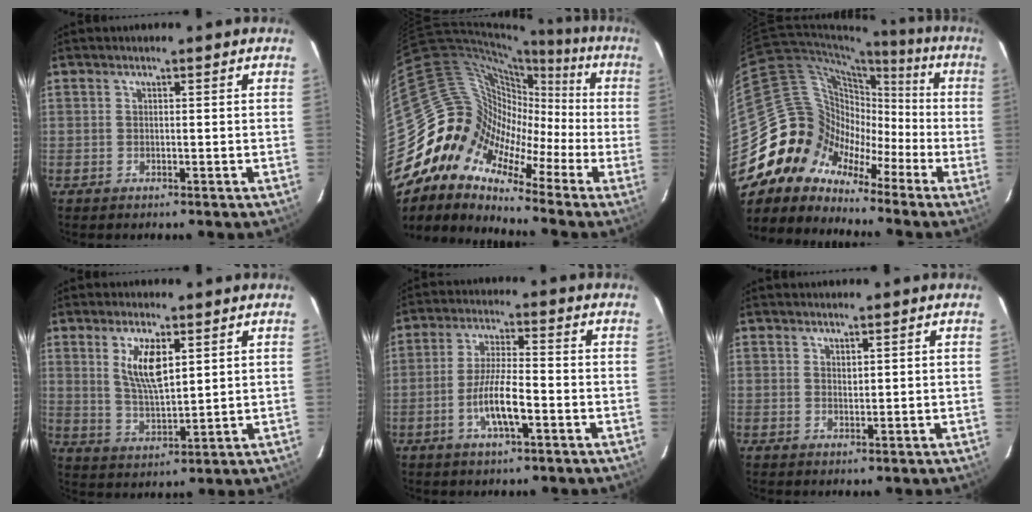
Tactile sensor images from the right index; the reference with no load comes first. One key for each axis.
{"total": 10.7, "fx": -4.8, "fy": 8.6, "fz": 4.4, "tx": -0.062, "ty": 0.020, "tz": -0.121}
{"total": 13.7, "fx": -7.9, "fy": 11.1, "fz": 1.7, "tx": -0.043, "ty": 0.054, "tz": -0.157}
{"total": 8.0, "fx": 3.1, "fy": 2.8, "fz": 6.8, "tx": -0.125, "ty": -0.004, "tz": 0.067}
{"total": 7.9, "fx": -3.1, "fy": 1.5, "fz": 7.1, "tx": -0.141, "ty": -0.003, "tz": -0.057}
{"total": 1.0, "fx": 0.7, "fy": 0.5, "fz": 0.5, "tx": -0.006, "ty": 0.001, "tz": 0.014}